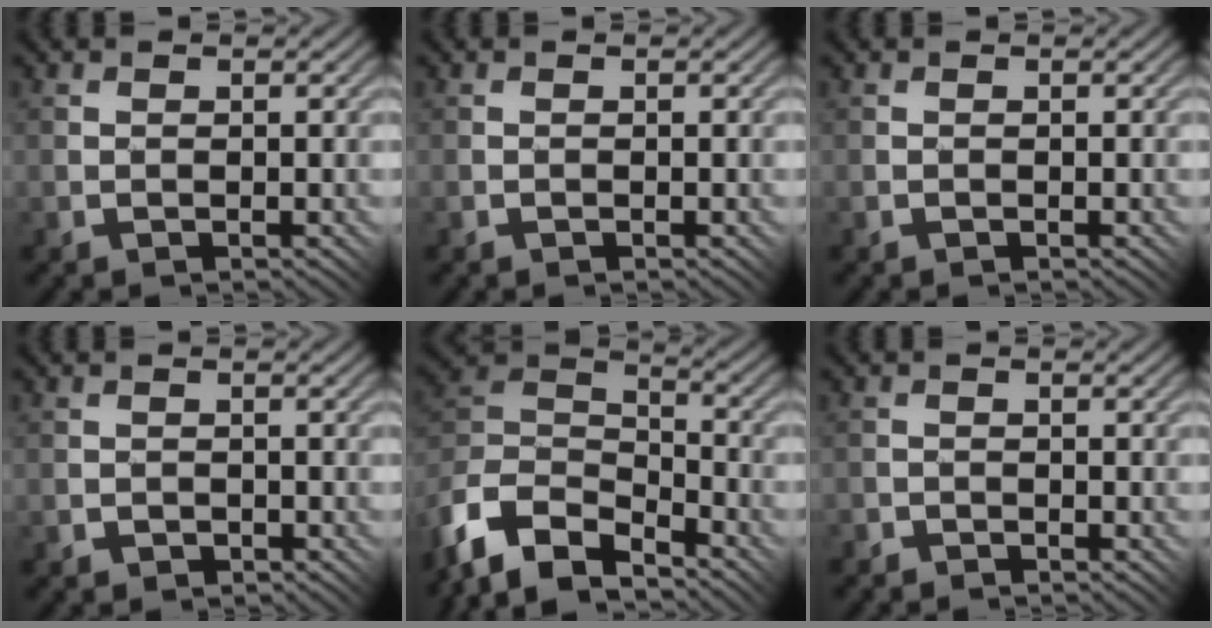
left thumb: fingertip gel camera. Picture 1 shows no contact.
{"total": 0.0}
{"total": 0.0}
{"total": 1.0, "force": [-0.8, 0.6, 0.1], "torque": [0.002, 0.000, -0.015]}
{"total": 12.8, "force": [-9.5, 6.1, 6.1], "torque": [-0.167, -0.008, -0.168]}
{"total": 1.2, "force": [-1.1, 0.2, -0.5], "torque": [0.022, 0.011, -0.024]}